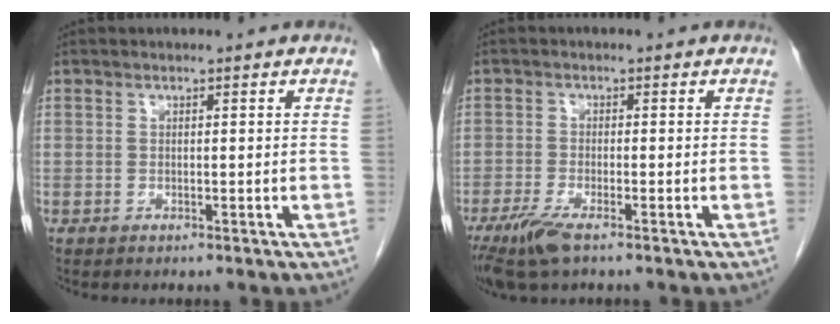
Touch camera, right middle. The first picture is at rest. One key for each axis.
{"total": 5.4, "fx": -3.6, "fy": 0.9, "fz": 3.9, "tx": -0.082, "ty": -0.015, "tz": -0.066}